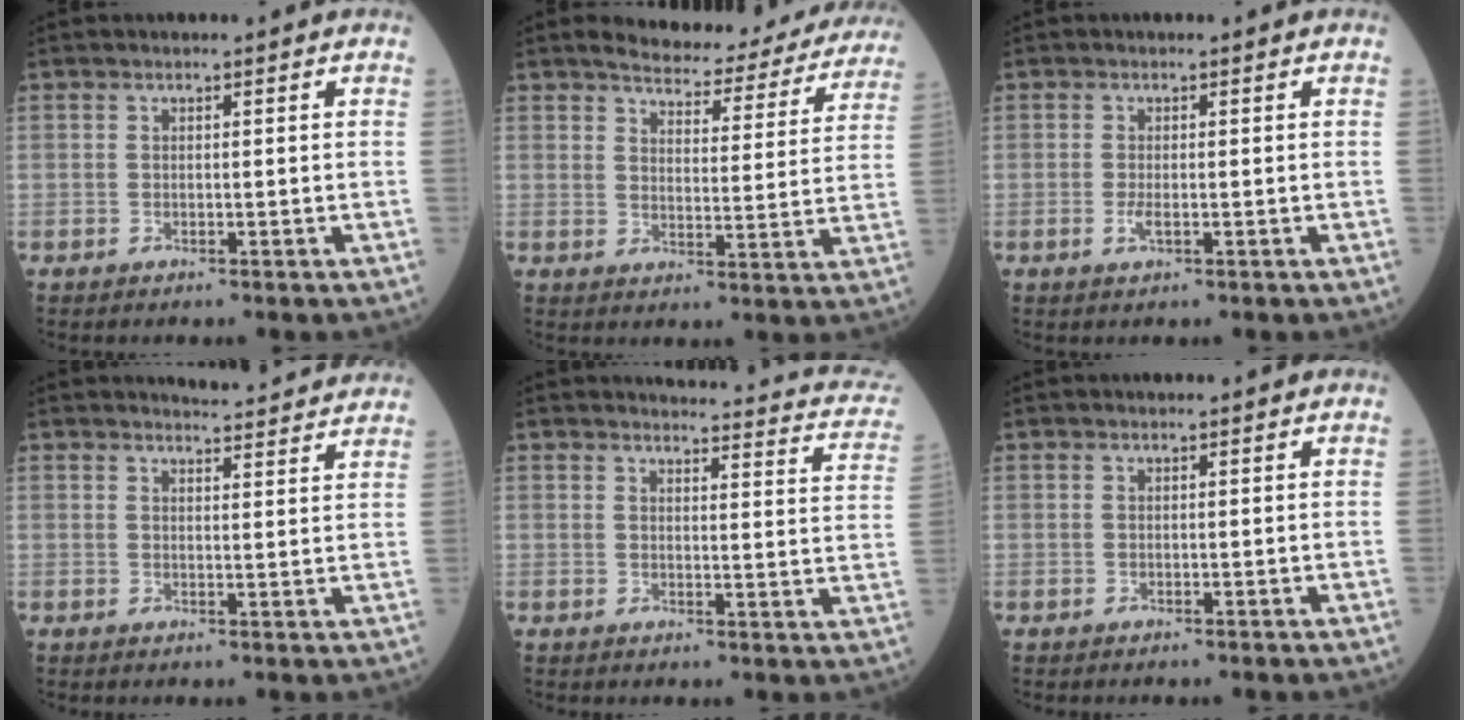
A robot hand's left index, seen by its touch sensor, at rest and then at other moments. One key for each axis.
{"total": 17.5, "fx": 16.3, "fy": 4.1, "fz": 4.7, "tx": -0.038, "ty": -0.039, "tz": 0.180}
{"total": 1.3, "fx": -0.3, "fy": 0.3, "fz": 1.3, "tx": -0.027, "ty": -0.004, "tz": -0.005}
{"total": 8.0, "fx": 7.9, "fy": 0.5, "fz": 1.4, "tx": -0.018, "ty": -0.001, "tz": 0.085}
{"total": 17.4, "fx": 16.7, "fy": 2.6, "fz": 4.1, "tx": -0.022, "ty": -0.070, "tz": 0.155}
{"total": 0.0}